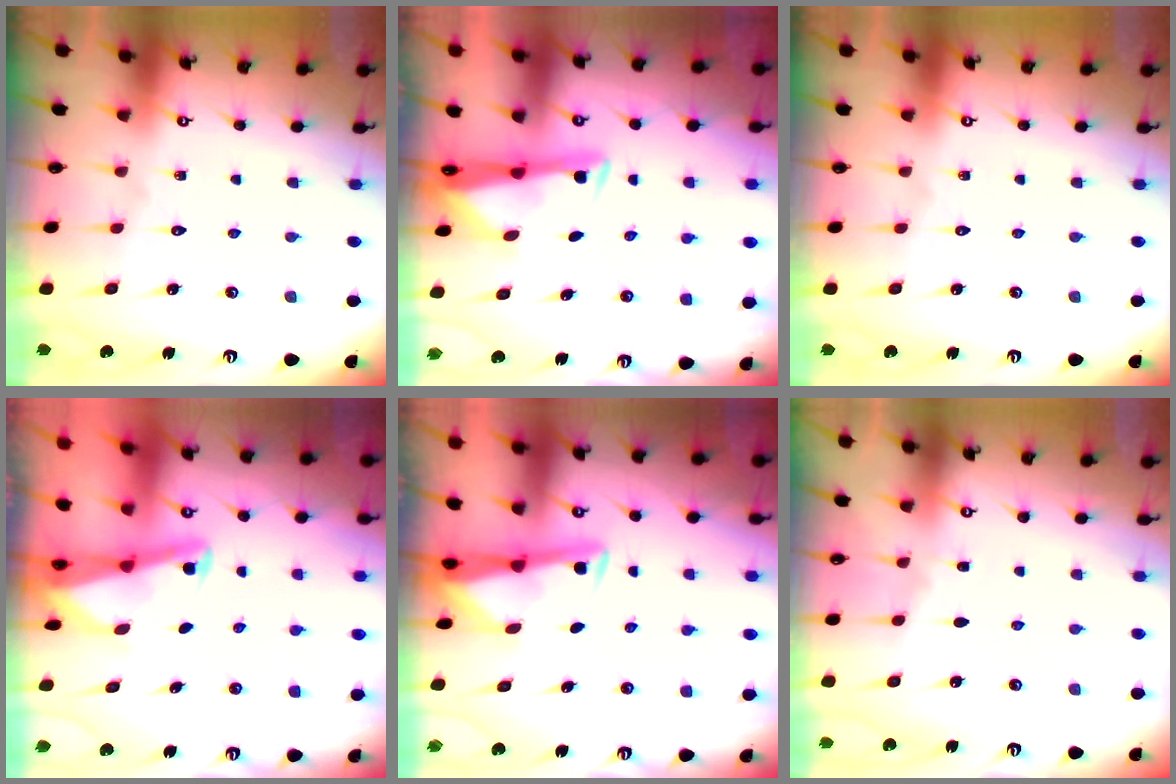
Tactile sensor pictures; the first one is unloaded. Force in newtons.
{"total": 3.2, "press": 3.1, "slide": 0.8}
{"total": 0.0}
{"total": 2.5, "press": 2.5, "slide": 0.4}
{"total": 3.0, "press": 2.9, "slide": 0.4}
{"total": 2.2, "press": 2.2, "slide": 0.4}